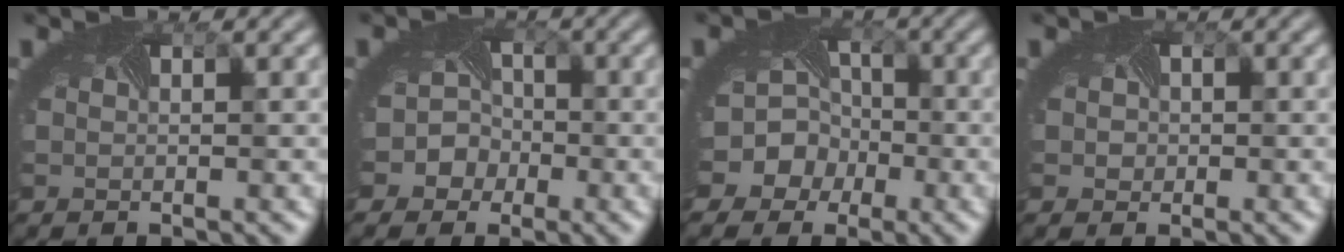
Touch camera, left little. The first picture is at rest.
{"total": 4.8, "force": [-1.8, 4.3, 1.2], "torque": [0.000, 0.006, -0.044]}
{"total": 10.0, "force": [-3.5, 8.8, 3.3], "torque": [-0.067, -0.001, -0.081]}
{"total": 2.2, "force": [0.4, 2.0, 0.9], "torque": [-0.010, 0.009, -0.008]}